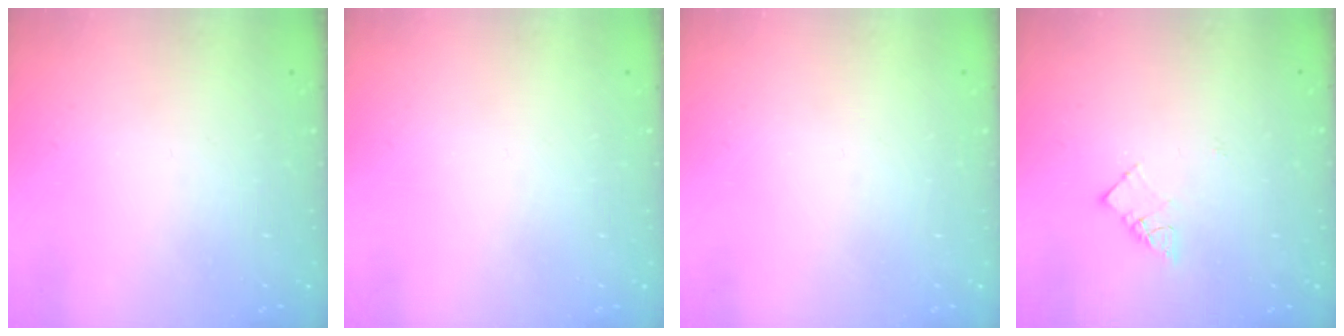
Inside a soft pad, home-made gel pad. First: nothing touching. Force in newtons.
{"total": 0.0}
{"total": 0.0}
{"total": 5.4, "press": 5.4, "slide": 0.1}